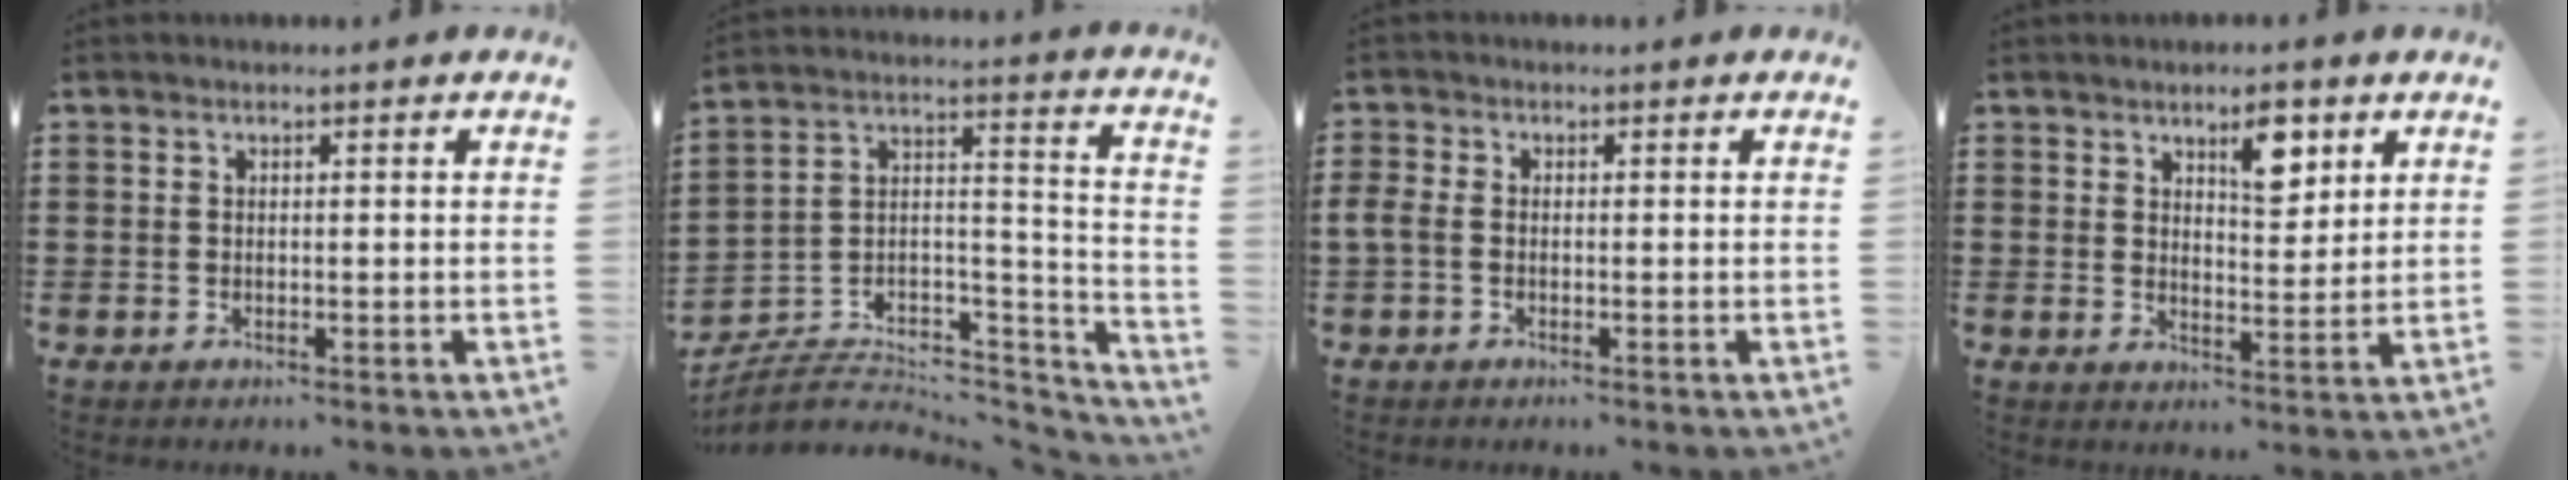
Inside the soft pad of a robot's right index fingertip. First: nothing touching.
{"total": 3.9, "force": [-2.8, 2.5, 1.3], "torque": [-0.027, -0.008, -0.057]}
{"total": 1.6, "force": [-0.6, 0.9, 1.2], "torque": [-0.039, -0.005, -0.017]}
{"total": 6.2, "force": [3.6, 2.6, 4.3], "torque": [-0.053, -0.007, 0.055]}